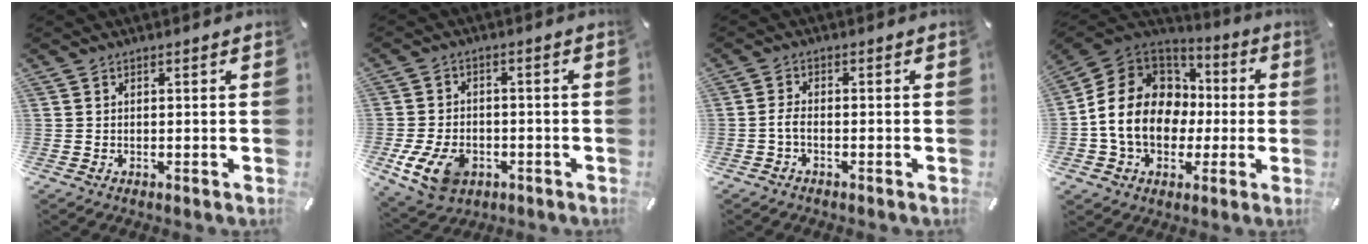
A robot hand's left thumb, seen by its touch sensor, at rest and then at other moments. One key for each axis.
{"total": 10.2, "fx": -3.8, "fy": 7.3, "fz": 6.0, "tx": -0.130, "ty": 0.011, "tz": -0.068}
{"total": 2.5, "fx": -1.2, "fy": 1.0, "fz": 2.0, "tx": -0.049, "ty": 0.001, "tz": -0.026}
{"total": 17.5, "fx": -1.9, "fy": 14.6, "fz": 9.5, "tx": -0.197, "ty": 0.018, "tz": -0.031}